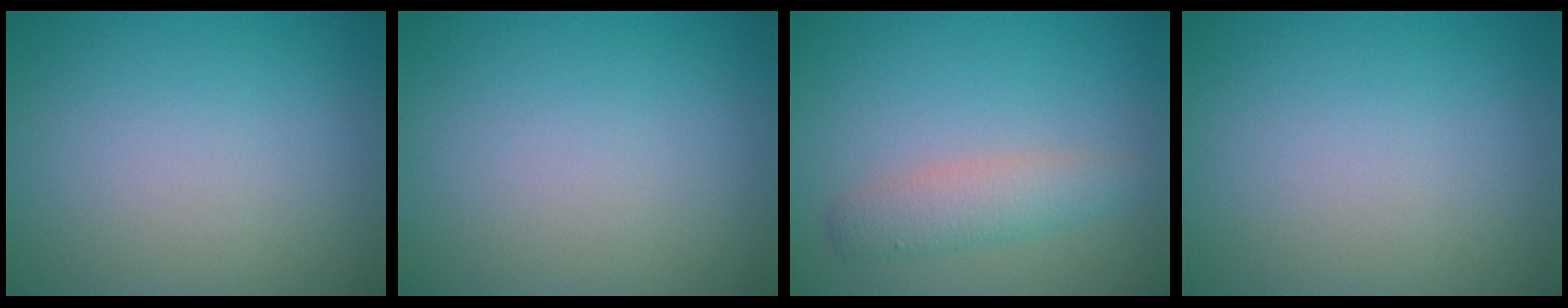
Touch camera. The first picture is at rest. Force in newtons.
{"total": 0.0}
{"total": 3.0, "press": 3.0, "slide": 0.1}
{"total": 0.0}